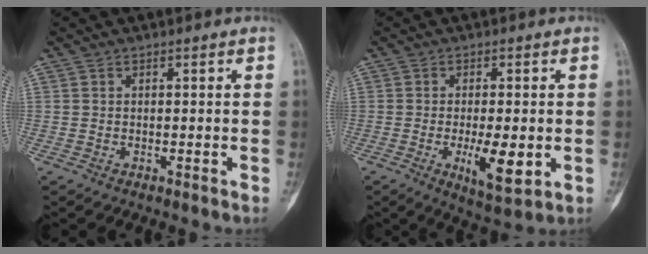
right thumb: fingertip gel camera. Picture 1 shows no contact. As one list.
[{"total": 8.1, "force": [-1.5, 2.7, 7.5], "torque": [-0.117, -0.018, -0.019]}]